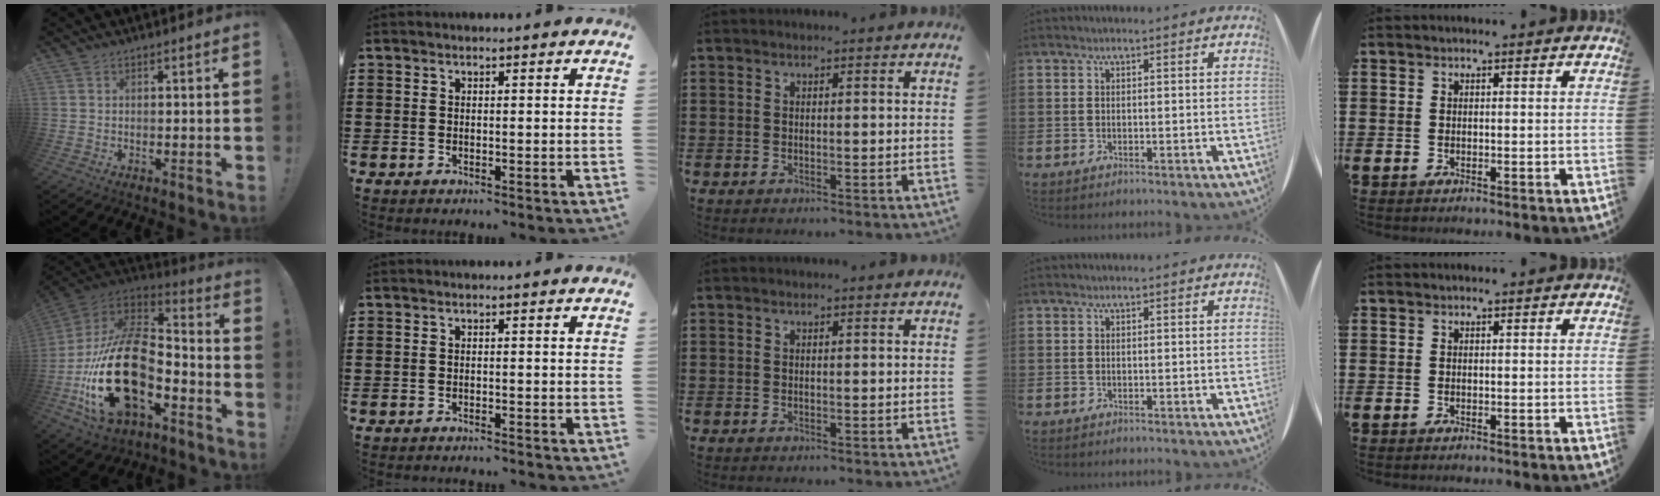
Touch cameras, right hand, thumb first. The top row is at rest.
{"thumb": {"total": 28.0, "force": [-7.0, 16.0, 21.9], "torque": [-0.434, 0.023, -0.104]}, "index": {"total": 0.9, "force": [-0.9, -0.1, 0.1], "torque": [-0.004, 0.000, -0.018]}}